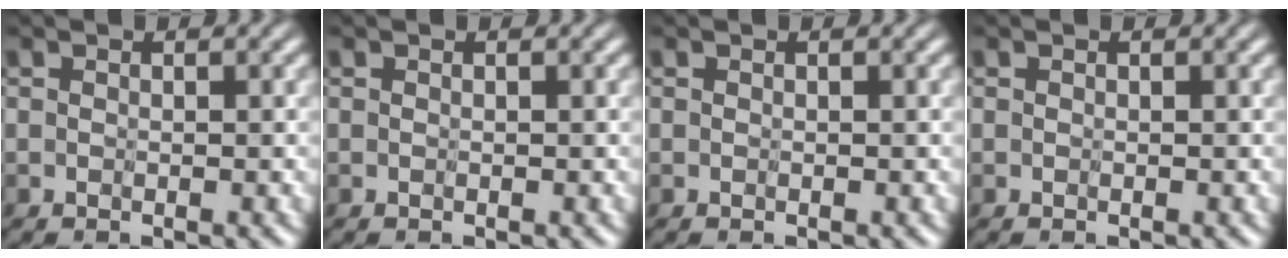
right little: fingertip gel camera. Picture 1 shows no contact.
{"total": 0.0}
{"total": 0.0}
{"total": 0.0}